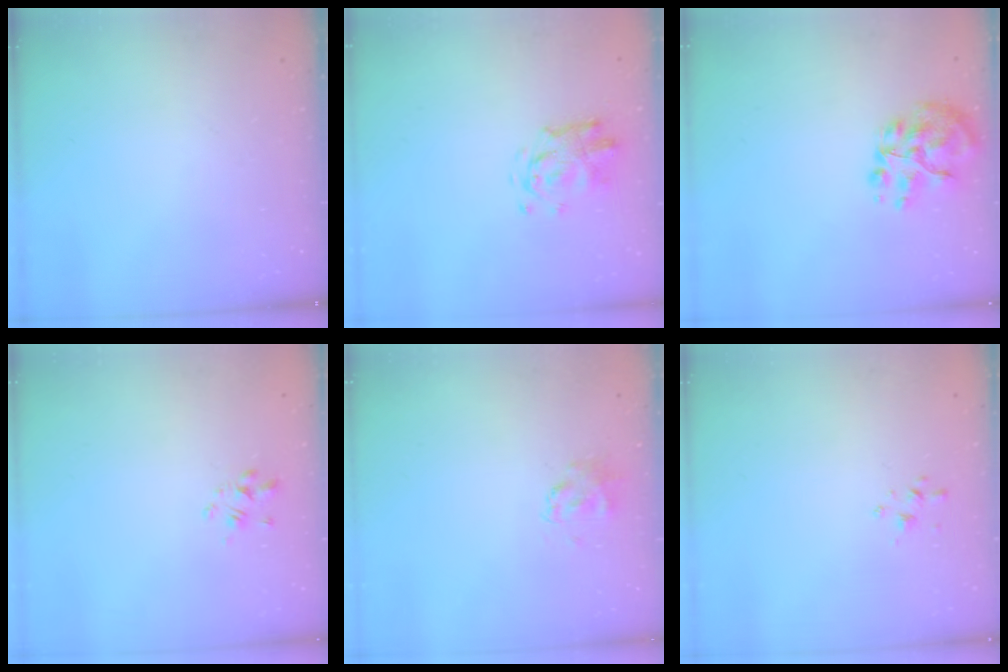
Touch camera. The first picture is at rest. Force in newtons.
{"total": 3.3, "press": 3.3, "slide": 0.4}
{"total": 10.9, "press": 10.7, "slide": 2.0}
{"total": 1.4, "press": 1.2, "slide": 0.8}
{"total": 1.5, "press": 1.3, "slide": 0.6}
{"total": 1.7, "press": 1.7, "slide": 0.3}